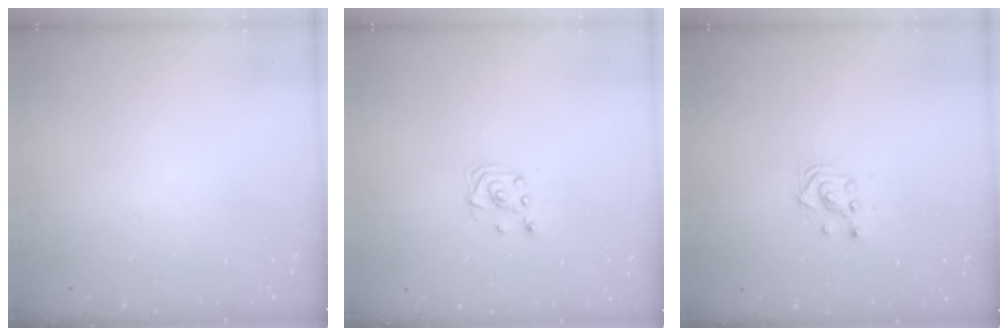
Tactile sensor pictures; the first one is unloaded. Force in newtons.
{"total": 2.9, "press": 2.9, "slide": 0.4}
{"total": 3.2, "press": 3.2, "slide": 0.2}